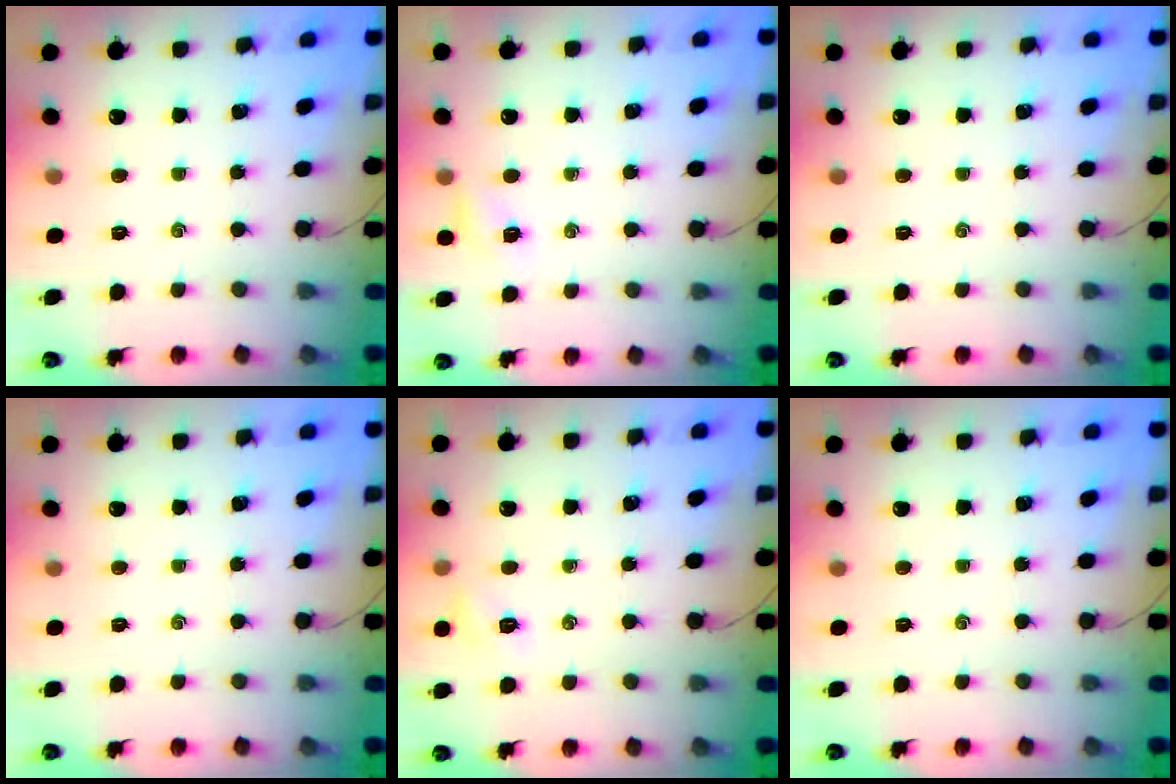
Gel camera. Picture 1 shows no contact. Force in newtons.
{"total": 3.7, "press": 3.5, "slide": 1.3}
{"total": 0.0}
{"total": 0.0}
{"total": 5.1, "press": 4.8, "slide": 1.5}
{"total": 0.0}